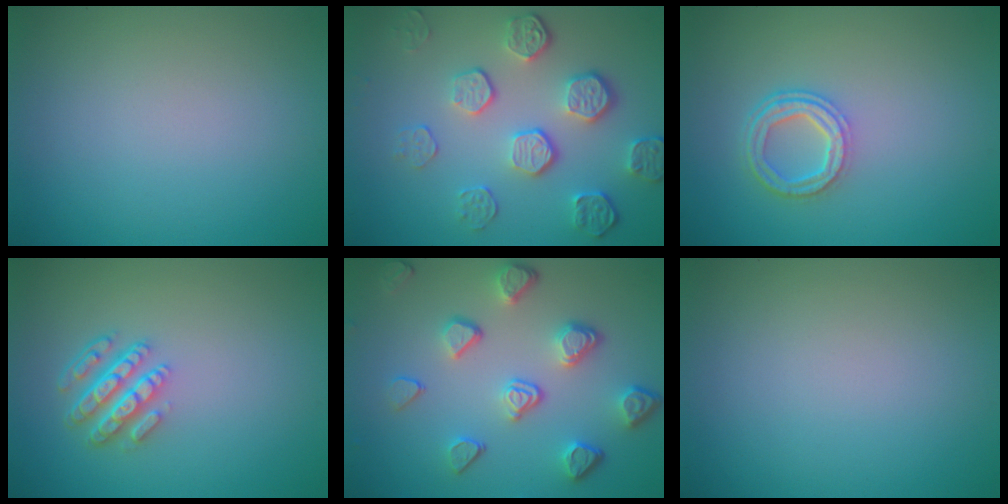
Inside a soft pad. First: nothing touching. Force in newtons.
{"total": 5.3, "press": 3.8, "slide": 3.8}
{"total": 3.6, "press": 2.8, "slide": 2.3}
{"total": 4.5, "press": 3.4, "slide": 3.0}
{"total": 5.0, "press": 3.7, "slide": 3.3}
{"total": 0.0}